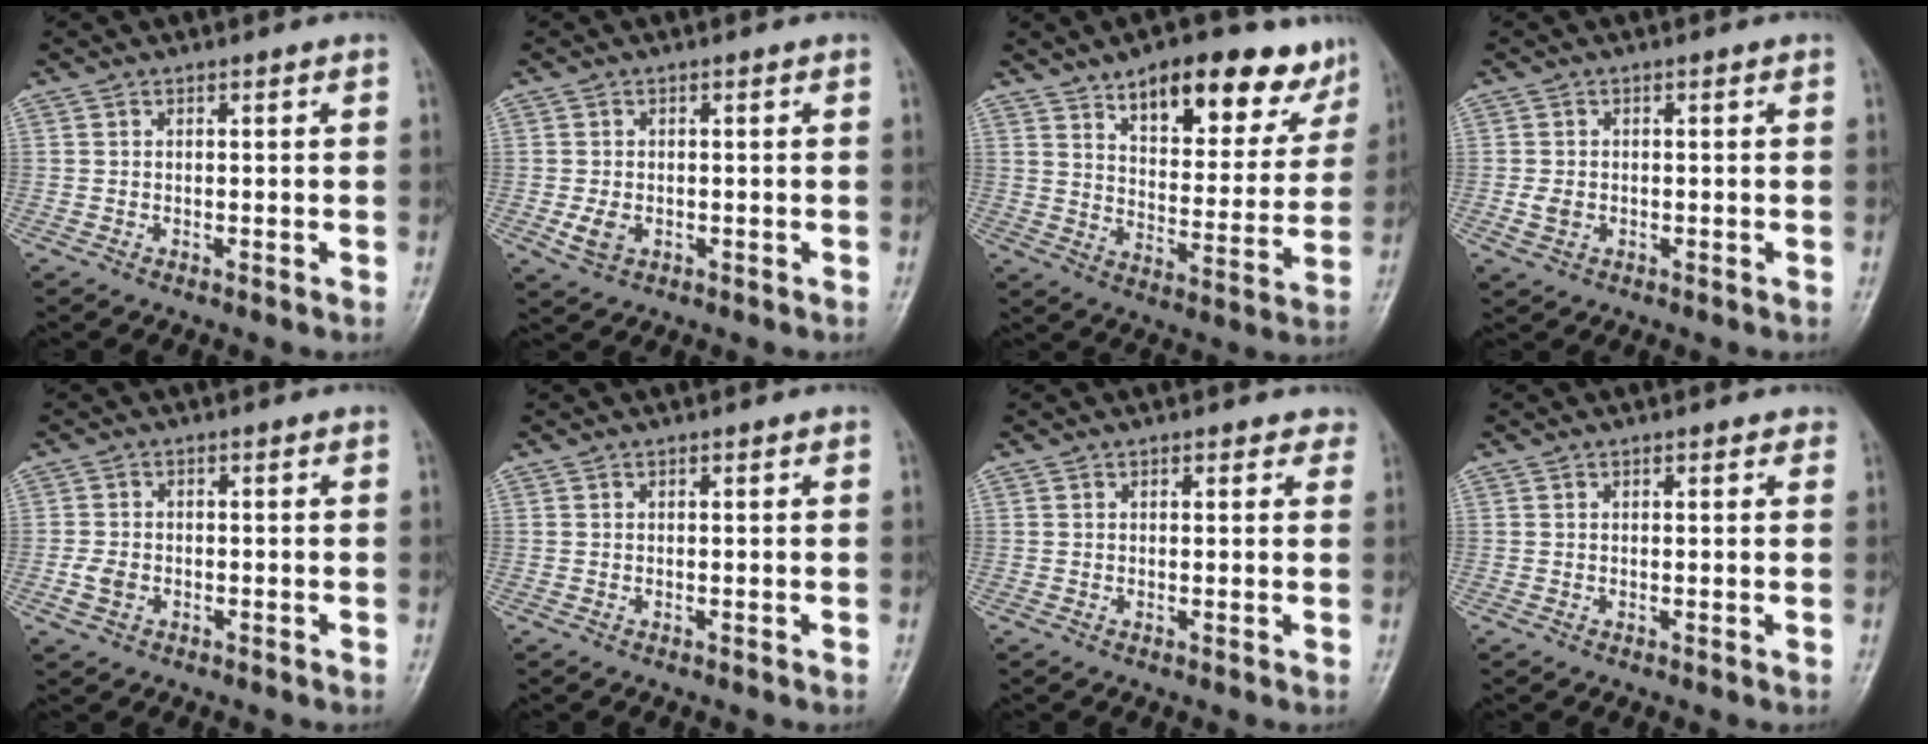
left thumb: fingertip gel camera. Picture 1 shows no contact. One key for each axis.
{"total": 3.3, "fx": -0.8, "fy": 2.3, "fz": 2.1, "tx": -0.041, "ty": -0.002, "tz": -0.010}
{"total": 18.6, "fx": 12.0, "fy": 8.2, "fz": 11.7, "tx": -0.105, "ty": -0.051, "tz": 0.177}
{"total": 2.6, "fx": -0.6, "fy": 2.0, "fz": 1.6, "tx": -0.031, "ty": -0.001, "tz": -0.009}
{"total": 3.2, "fx": -1.1, "fy": 2.4, "fz": 1.9, "tx": -0.038, "ty": 0.002, "tz": -0.019}
{"total": 0.0}
{"total": 2.2, "fx": 1.5, "fy": 1.3, "fz": 1.0, "tx": 0.011, "ty": -0.003, "tz": 0.011}
{"total": 1.2, "fx": 0.7, "fy": 0.6, "fz": 0.7, "tx": -0.004, "ty": -0.001, "tz": 0.005}